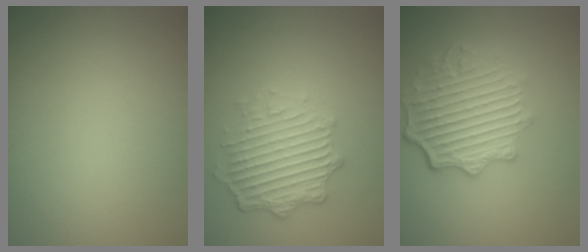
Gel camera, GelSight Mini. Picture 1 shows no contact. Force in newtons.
{"total": 4.9, "press": 3.7, "slide": 3.2}
{"total": 6.0, "press": 4.6, "slide": 3.8}